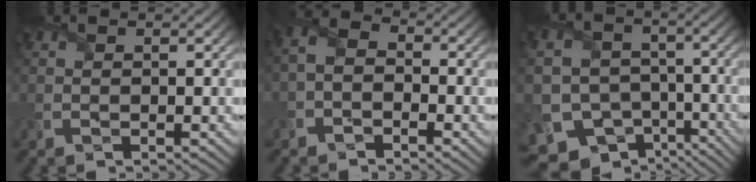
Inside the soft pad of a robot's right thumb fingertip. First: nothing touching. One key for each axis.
{"total": 3.1, "fx": -1.9, "fy": 1.9, "fz": 1.5, "tx": -0.040, "ty": 0.000, "tz": -0.049}
{"total": 11.3, "fx": -5.8, "fy": 8.8, "fz": 4.0, "tx": -0.107, "ty": -0.029, "tz": -0.088}